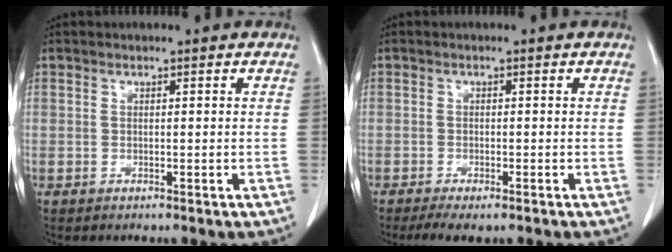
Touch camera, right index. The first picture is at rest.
{"total": 4.0, "force": [-3.0, 1.2, 2.4], "torque": [-0.039, -0.009, -0.045]}